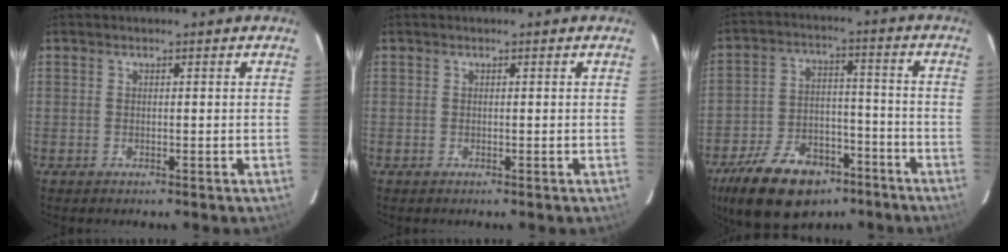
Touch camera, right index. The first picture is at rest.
{"total": 0.0}
{"total": 18.4, "force": [-12.1, 10.0, 9.4], "torque": [-0.204, 0.006, -0.187]}